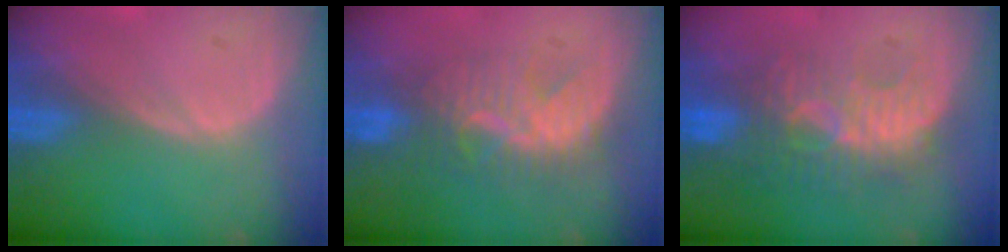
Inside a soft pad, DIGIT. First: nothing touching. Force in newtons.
{"total": 7.8, "press": 7.5, "slide": 2.0}
{"total": 9.3, "press": 8.8, "slide": 2.9}